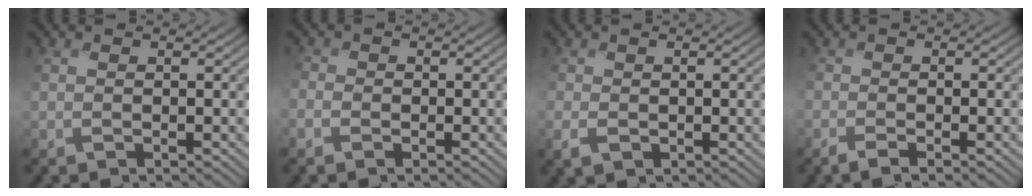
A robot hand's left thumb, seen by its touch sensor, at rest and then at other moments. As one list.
[{"total": 2.1, "force": [-1.2, 1.6, 0.5], "torque": [-0.016, -0.003, -0.034]}, {"total": 2.2, "force": [-0.6, 1.7, 1.3], "torque": [-0.039, -0.007, -0.014]}, {"total": 1.7, "force": [-1.2, 0.2, 1.1], "torque": [-0.024, -0.002, -0.028]}]